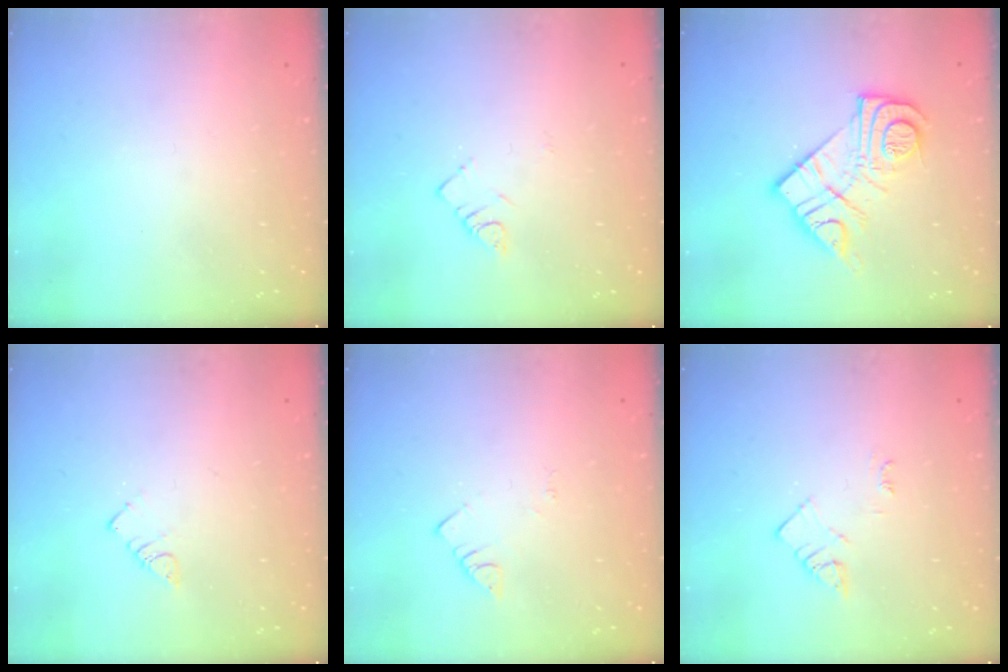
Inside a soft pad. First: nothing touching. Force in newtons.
{"total": 3.1, "press": 3.1, "slide": 0.5}
{"total": 16.4, "press": 16.3, "slide": 1.4}
{"total": 2.8, "press": 2.8, "slide": 0.3}
{"total": 1.7, "press": 1.7, "slide": 0.3}
{"total": 3.8, "press": 3.8, "slide": 0.6}